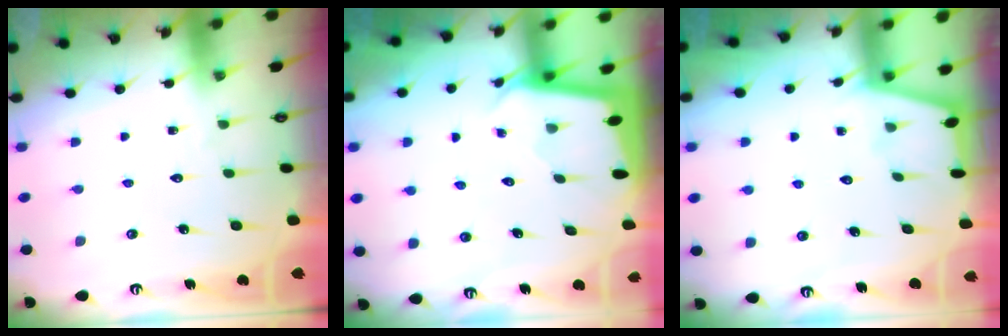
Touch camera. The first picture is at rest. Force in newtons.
{"total": 1.8, "press": 1.8, "slide": 0.1}
{"total": 1.3, "press": 1.2, "slide": 0.2}